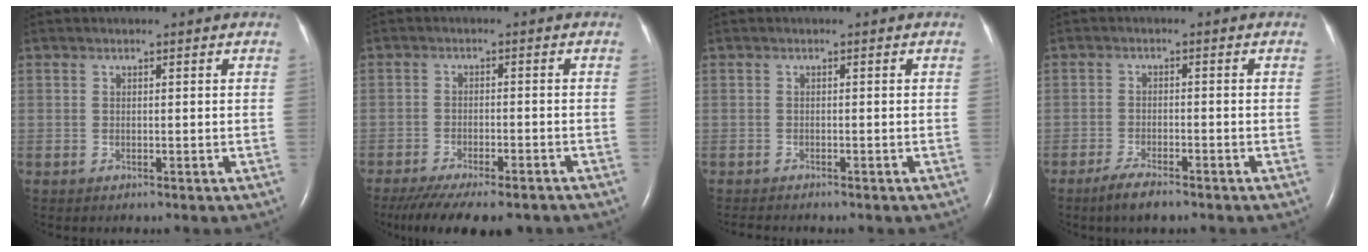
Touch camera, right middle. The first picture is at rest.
{"total": 15.1, "force": [-12.2, 3.9, 8.0], "torque": [-0.155, -0.029, -0.171]}
{"total": 2.5, "force": [-2.3, 0.3, 1.1], "torque": [-0.021, -0.008, -0.029]}
{"total": 4.0, "force": [-3.1, 0.7, 2.5], "torque": [-0.056, -0.006, -0.055]}